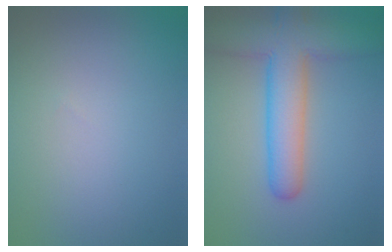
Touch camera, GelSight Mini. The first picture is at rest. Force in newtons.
{"total": 8.0, "press": 8.0, "slide": 0.5}